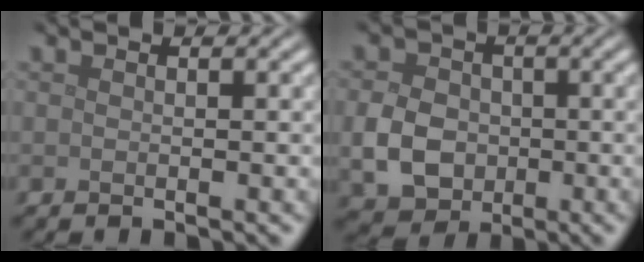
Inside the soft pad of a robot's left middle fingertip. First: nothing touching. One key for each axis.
{"total": 4.9, "fx": -0.8, "fy": 4.0, "fz": 2.7, "tx": -0.056, "ty": -0.001, "tz": -0.022}